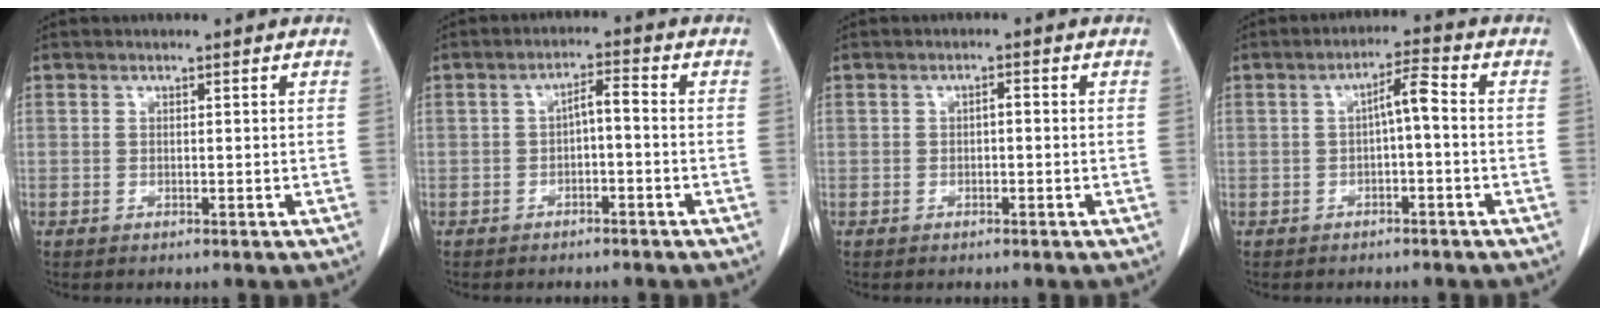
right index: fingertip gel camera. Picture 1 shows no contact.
{"total": 3.7, "force": [-0.7, 1.4, 3.4], "torque": [-0.066, 0.018, -0.010]}
{"total": 1.5, "force": [0.0, 0.7, 1.3], "torque": [-0.025, 0.010, 0.001]}
{"total": 4.4, "force": [-0.1, 1.0, 4.3], "torque": [-0.076, 0.019, -0.001]}